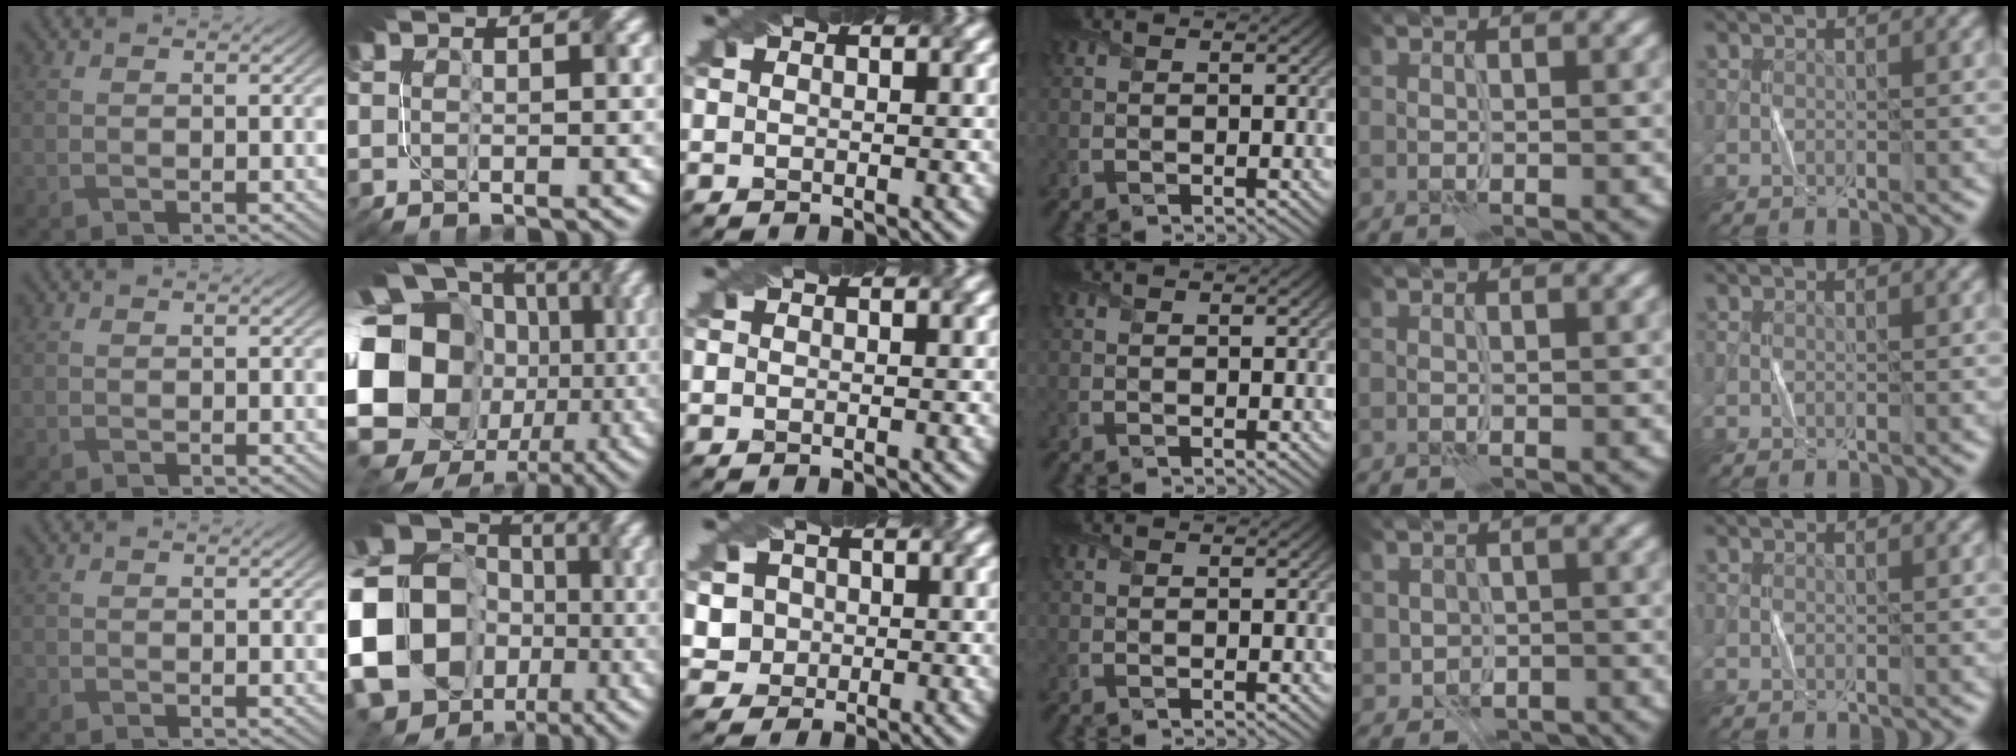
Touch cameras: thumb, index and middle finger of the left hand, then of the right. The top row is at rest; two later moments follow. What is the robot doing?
{"motion": "fold", "object": "paper"}